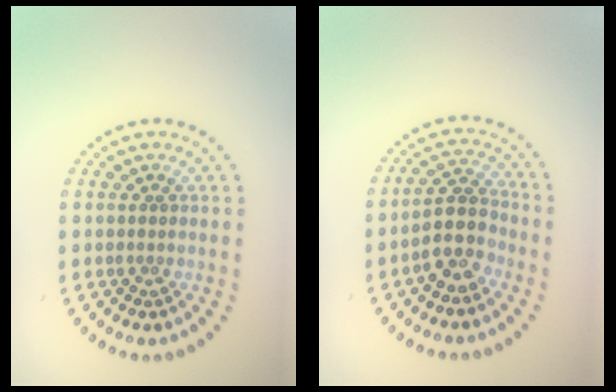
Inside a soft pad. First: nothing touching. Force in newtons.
{"total": 4.0, "press": 3.7, "slide": 1.5}